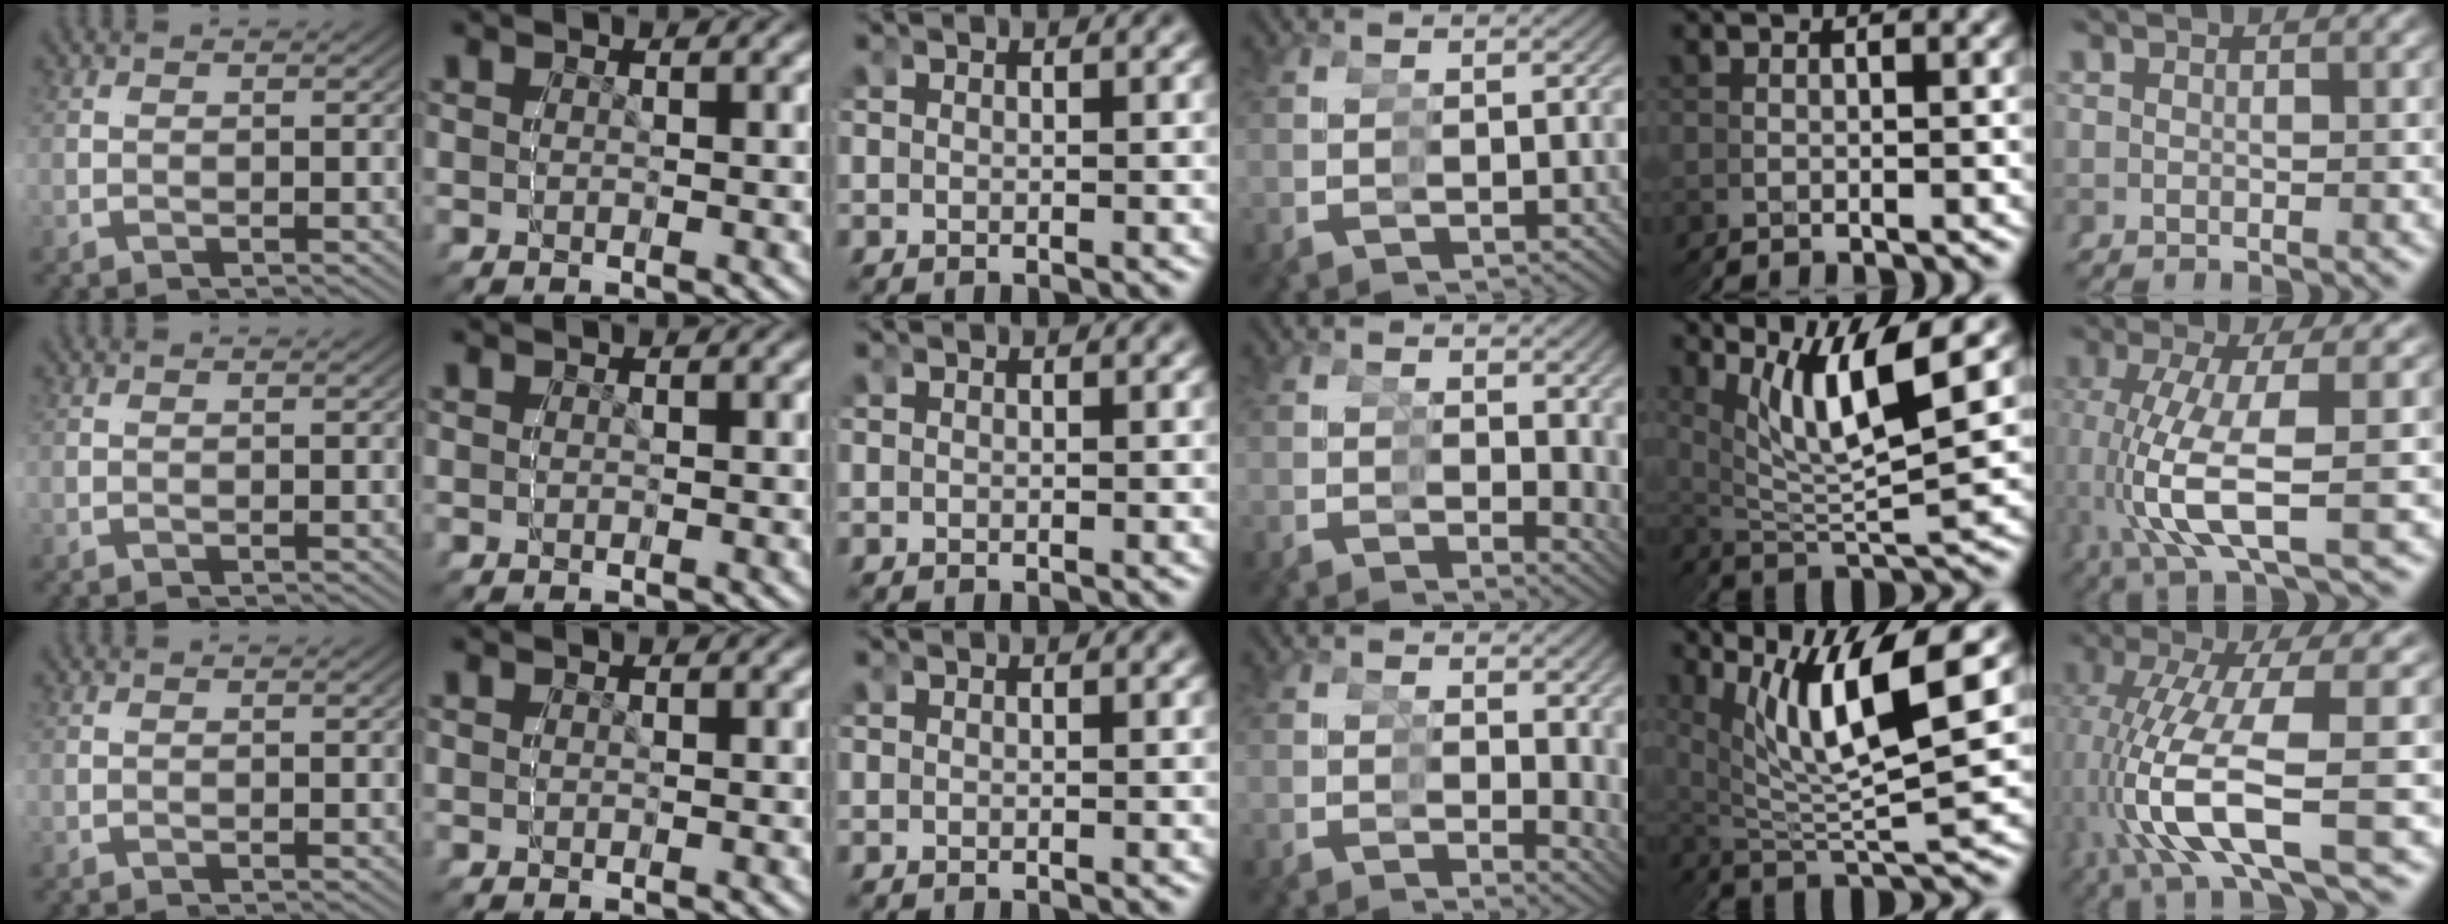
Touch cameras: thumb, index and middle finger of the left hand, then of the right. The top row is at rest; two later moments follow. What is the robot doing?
{"motion": "grasp_and_lifting", "object": "condiment"}